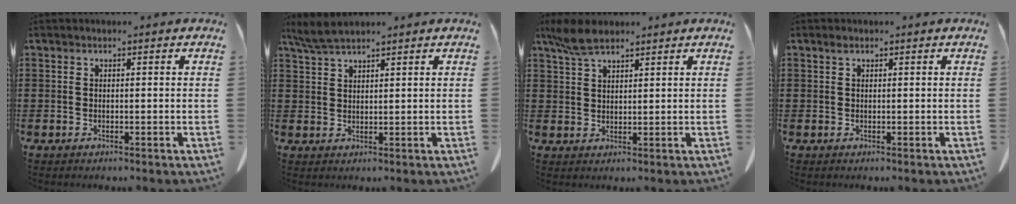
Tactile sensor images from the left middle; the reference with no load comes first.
{"total": 3.7, "force": [3.0, 0.4, 2.1], "torque": [-0.049, -0.003, 0.059]}
{"total": 5.2, "force": [3.9, 1.6, 3.1], "torque": [-0.072, -0.003, 0.073]}
{"total": 0.7, "force": [0.4, 0.3, 0.5], "torque": [-0.011, 0.001, 0.009]}